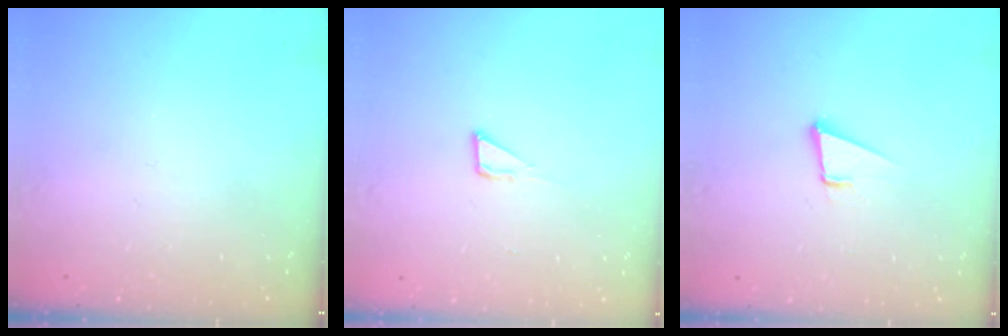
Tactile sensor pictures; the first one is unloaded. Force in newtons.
{"total": 2.7, "press": 2.7, "slide": 0.2}
{"total": 3.6, "press": 2.7, "slide": 2.4}